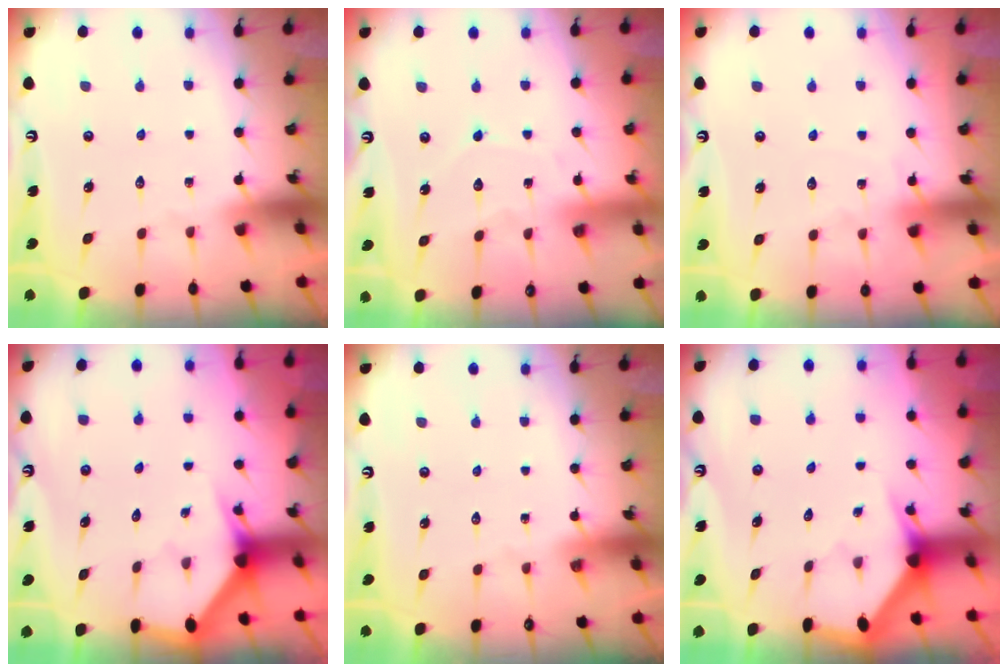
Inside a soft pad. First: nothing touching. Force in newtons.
{"total": 4.3, "press": 4.3, "slide": 0.2}
{"total": 6.4, "press": 6.4, "slide": 0.8}
{"total": 2.7, "press": 2.7, "slide": 0.1}
{"total": 0.0}
{"total": 3.2, "press": 3.2, "slide": 0.1}